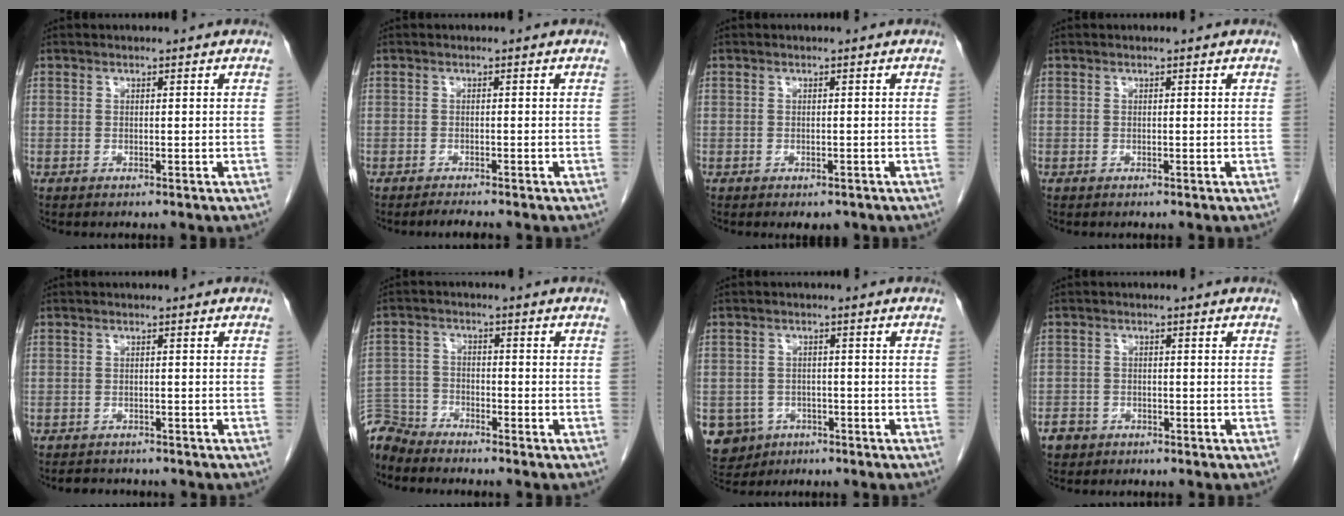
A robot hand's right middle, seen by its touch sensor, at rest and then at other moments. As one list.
[{"total": 1.6, "force": [-1.4, -0.3, 0.6], "torque": [-0.016, -0.007, -0.022]}, {"total": 1.8, "force": [-1.2, 1.0, 0.9], "torque": [-0.008, -0.002, -0.006]}, {"total": 0.0}, {"total": 3.3, "force": [-3.0, 1.2, 0.6], "torque": [-0.011, -0.004, -0.038]}, {"total": 5.3, "force": [-5.3, 0.5, -0.5], "torque": [0.012, -0.006, -0.103]}, {"total": 6.4, "force": [-3.3, 5.4, 0.7], "torque": [-0.019, 0.005, -0.046]}, {"total": 2.5, "force": [-1.7, 1.8, 0.4], "torque": [-0.010, 0.006, -0.029]}]